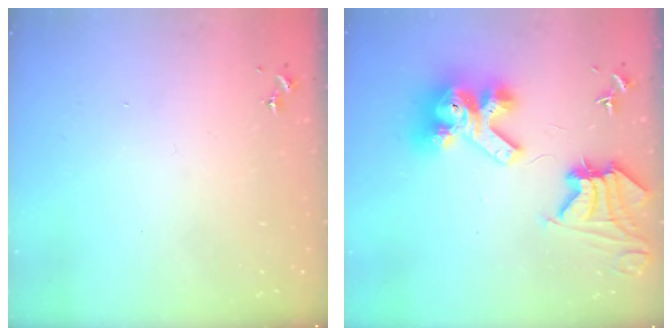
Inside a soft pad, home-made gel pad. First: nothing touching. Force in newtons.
{"total": 16.2, "press": 16.1, "slide": 2.1}